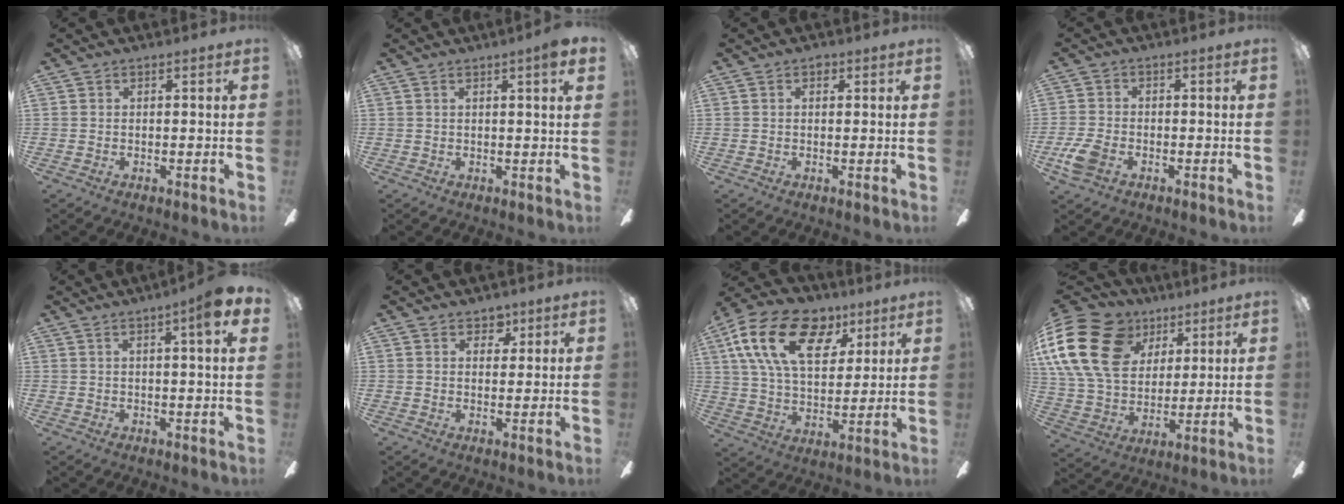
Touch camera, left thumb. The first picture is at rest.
{"total": 3.2, "force": [1.7, 0.0, 2.7], "torque": [-0.038, -0.006, 0.025]}
{"total": 1.2, "force": [0.7, 0.9, 0.4], "torque": [0.007, -0.003, 0.008]}
{"total": 5.9, "force": [-2.6, 3.8, 3.7], "torque": [-0.086, 0.004, -0.049]}
{"total": 5.7, "force": [2.8, 0.4, 4.9], "torque": [-0.067, -0.009, 0.037]}
{"total": 3.6, "force": [2.5, 2.4, 0.8], "torque": [0.007, -0.012, 0.040]}
{"total": 20.9, "force": [9.9, 12.4, 13.5], "torque": [-0.244, -0.028, 0.174]}
{"total": 23.1, "force": [8.7, 16.8, 13.2], "torque": [-0.279, -0.030, 0.162]}